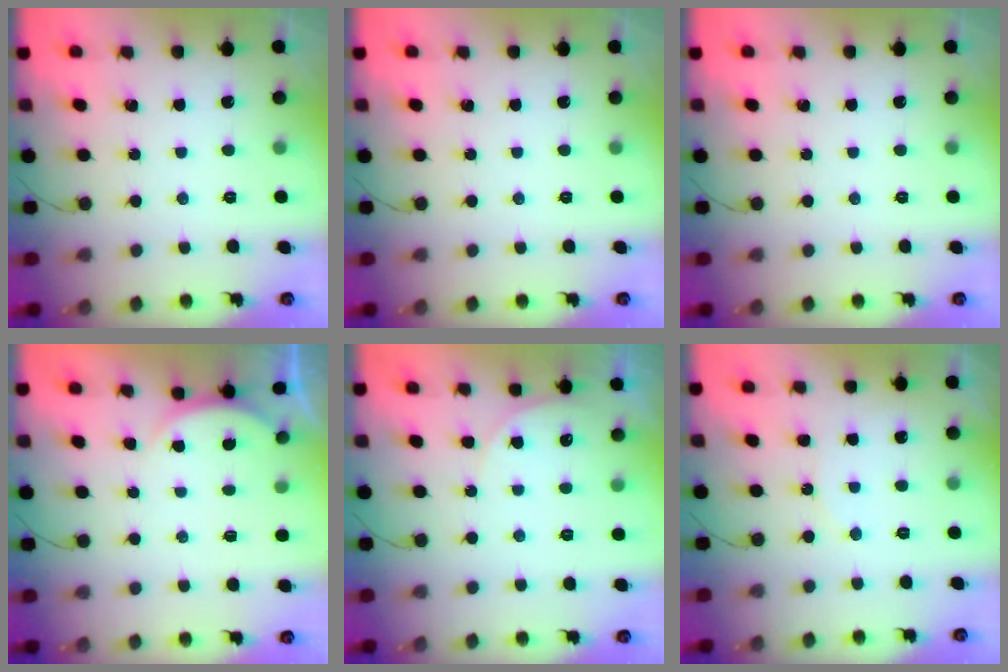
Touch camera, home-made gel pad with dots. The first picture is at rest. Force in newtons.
{"total": 0.0}
{"total": 0.0}
{"total": 2.4, "press": 2.4, "slide": 0.6}
{"total": 4.4, "press": 4.4, "slide": 0.4}
{"total": 5.1, "press": 5.0, "slide": 0.4}